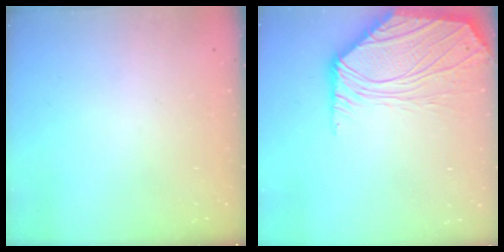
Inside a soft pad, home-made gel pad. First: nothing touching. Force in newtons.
{"total": 8.3, "press": 8.1, "slide": 1.6}